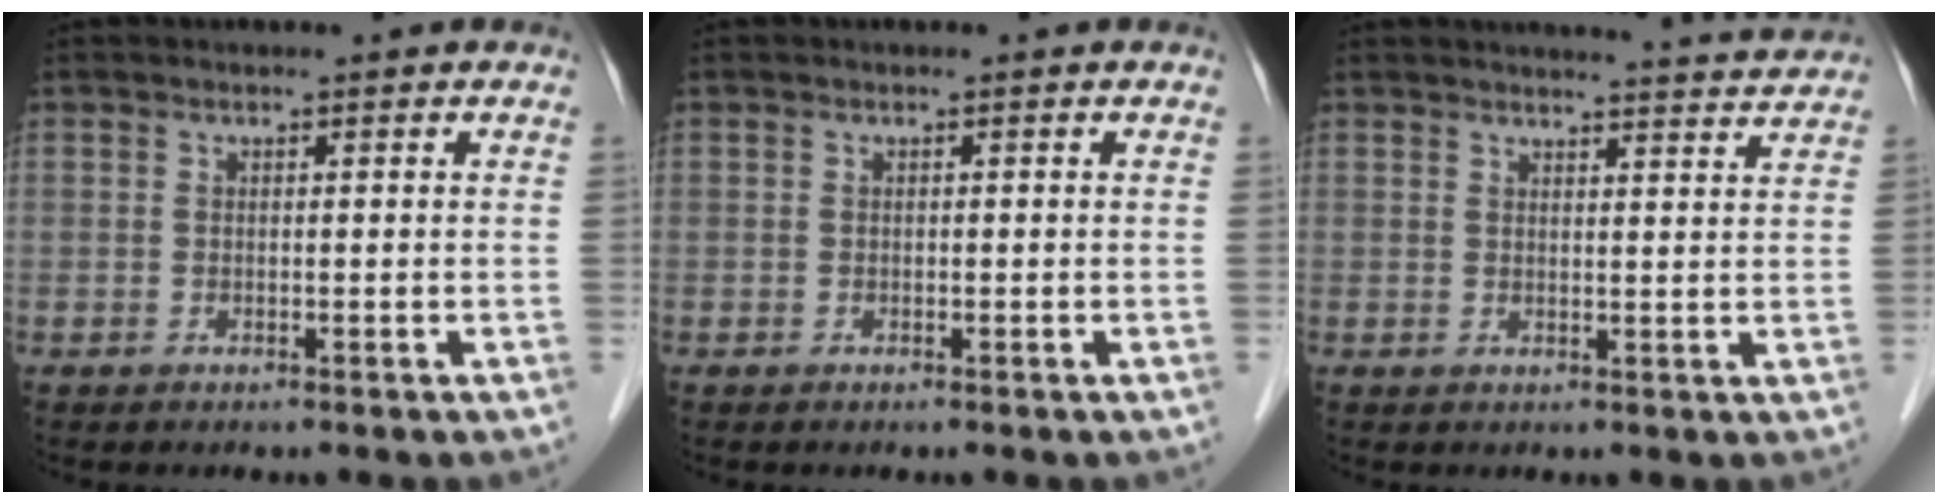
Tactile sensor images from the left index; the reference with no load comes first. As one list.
[{"total": 0.0}, {"total": 9.0, "force": [8.8, -0.5, 1.7], "torque": [-0.024, -0.008, 0.092]}]